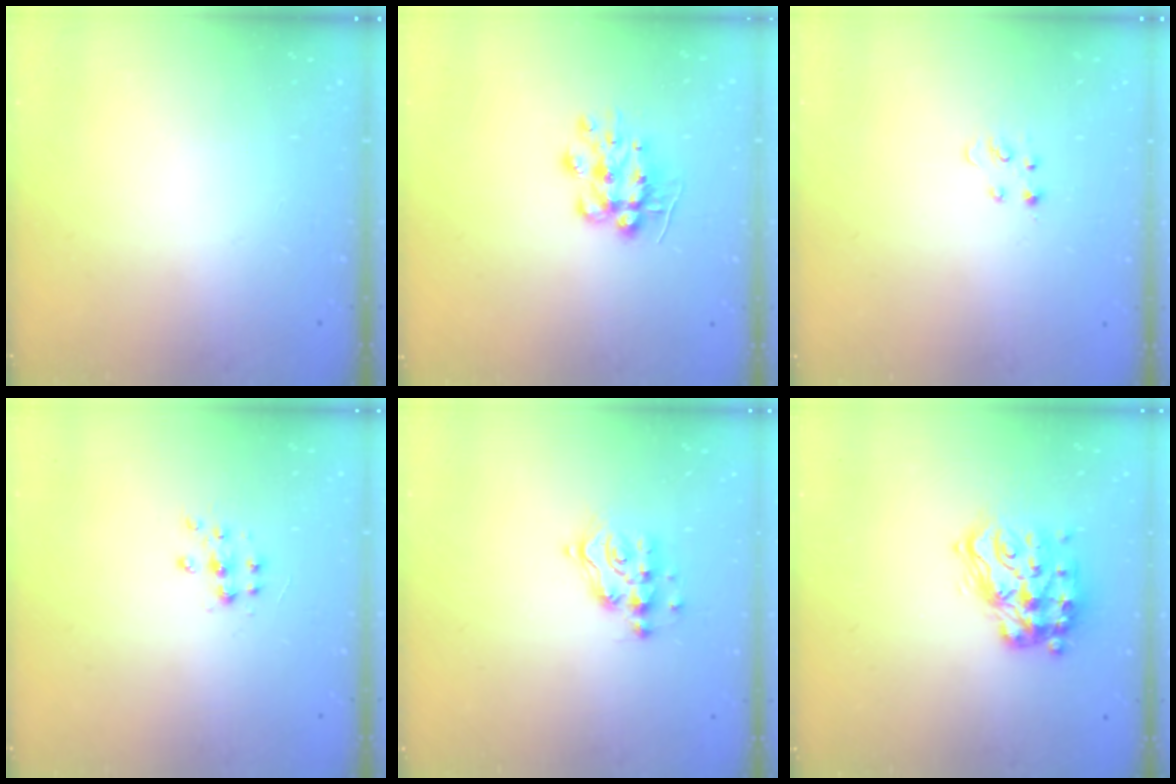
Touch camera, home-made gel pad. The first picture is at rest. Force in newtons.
{"total": 9.4, "press": 9.4, "slide": 0.6}
{"total": 2.7, "press": 2.7, "slide": 0.4}
{"total": 7.1, "press": 7.1, "slide": 0.5}
{"total": 8.8, "press": 8.8, "slide": 0.4}
{"total": 17.1, "press": 17.1, "slide": 1.2}